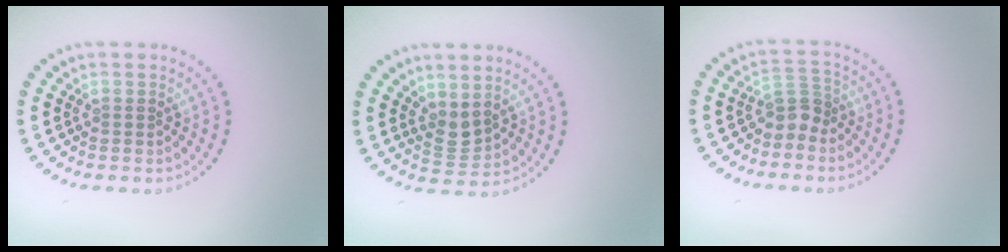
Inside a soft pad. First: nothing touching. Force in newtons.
{"total": 1.9, "press": 1.6, "slide": 1.1}
{"total": 2.3, "press": 1.8, "slide": 1.6}